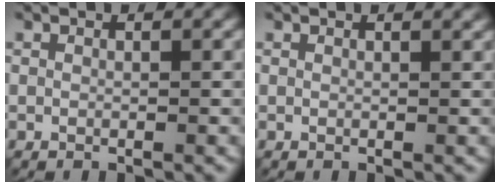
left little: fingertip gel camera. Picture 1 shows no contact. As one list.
[{"total": 1.7, "force": [1.4, 0.6, 0.9], "torque": [-0.002, 0.009, 0.012]}]